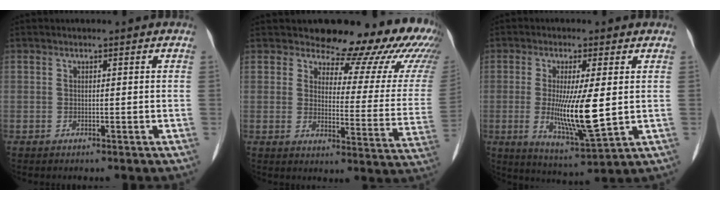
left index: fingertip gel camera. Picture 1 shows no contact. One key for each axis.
{"total": 19.7, "fx": 17.8, "fy": 4.9, "fz": 7.0, "tx": -0.059, "ty": -0.089, "tz": 0.183}
{"total": 9.9, "fx": 0.0, "fy": 1.2, "fz": 9.8, "tx": -0.184, "ty": -0.028, "tz": 0.002}